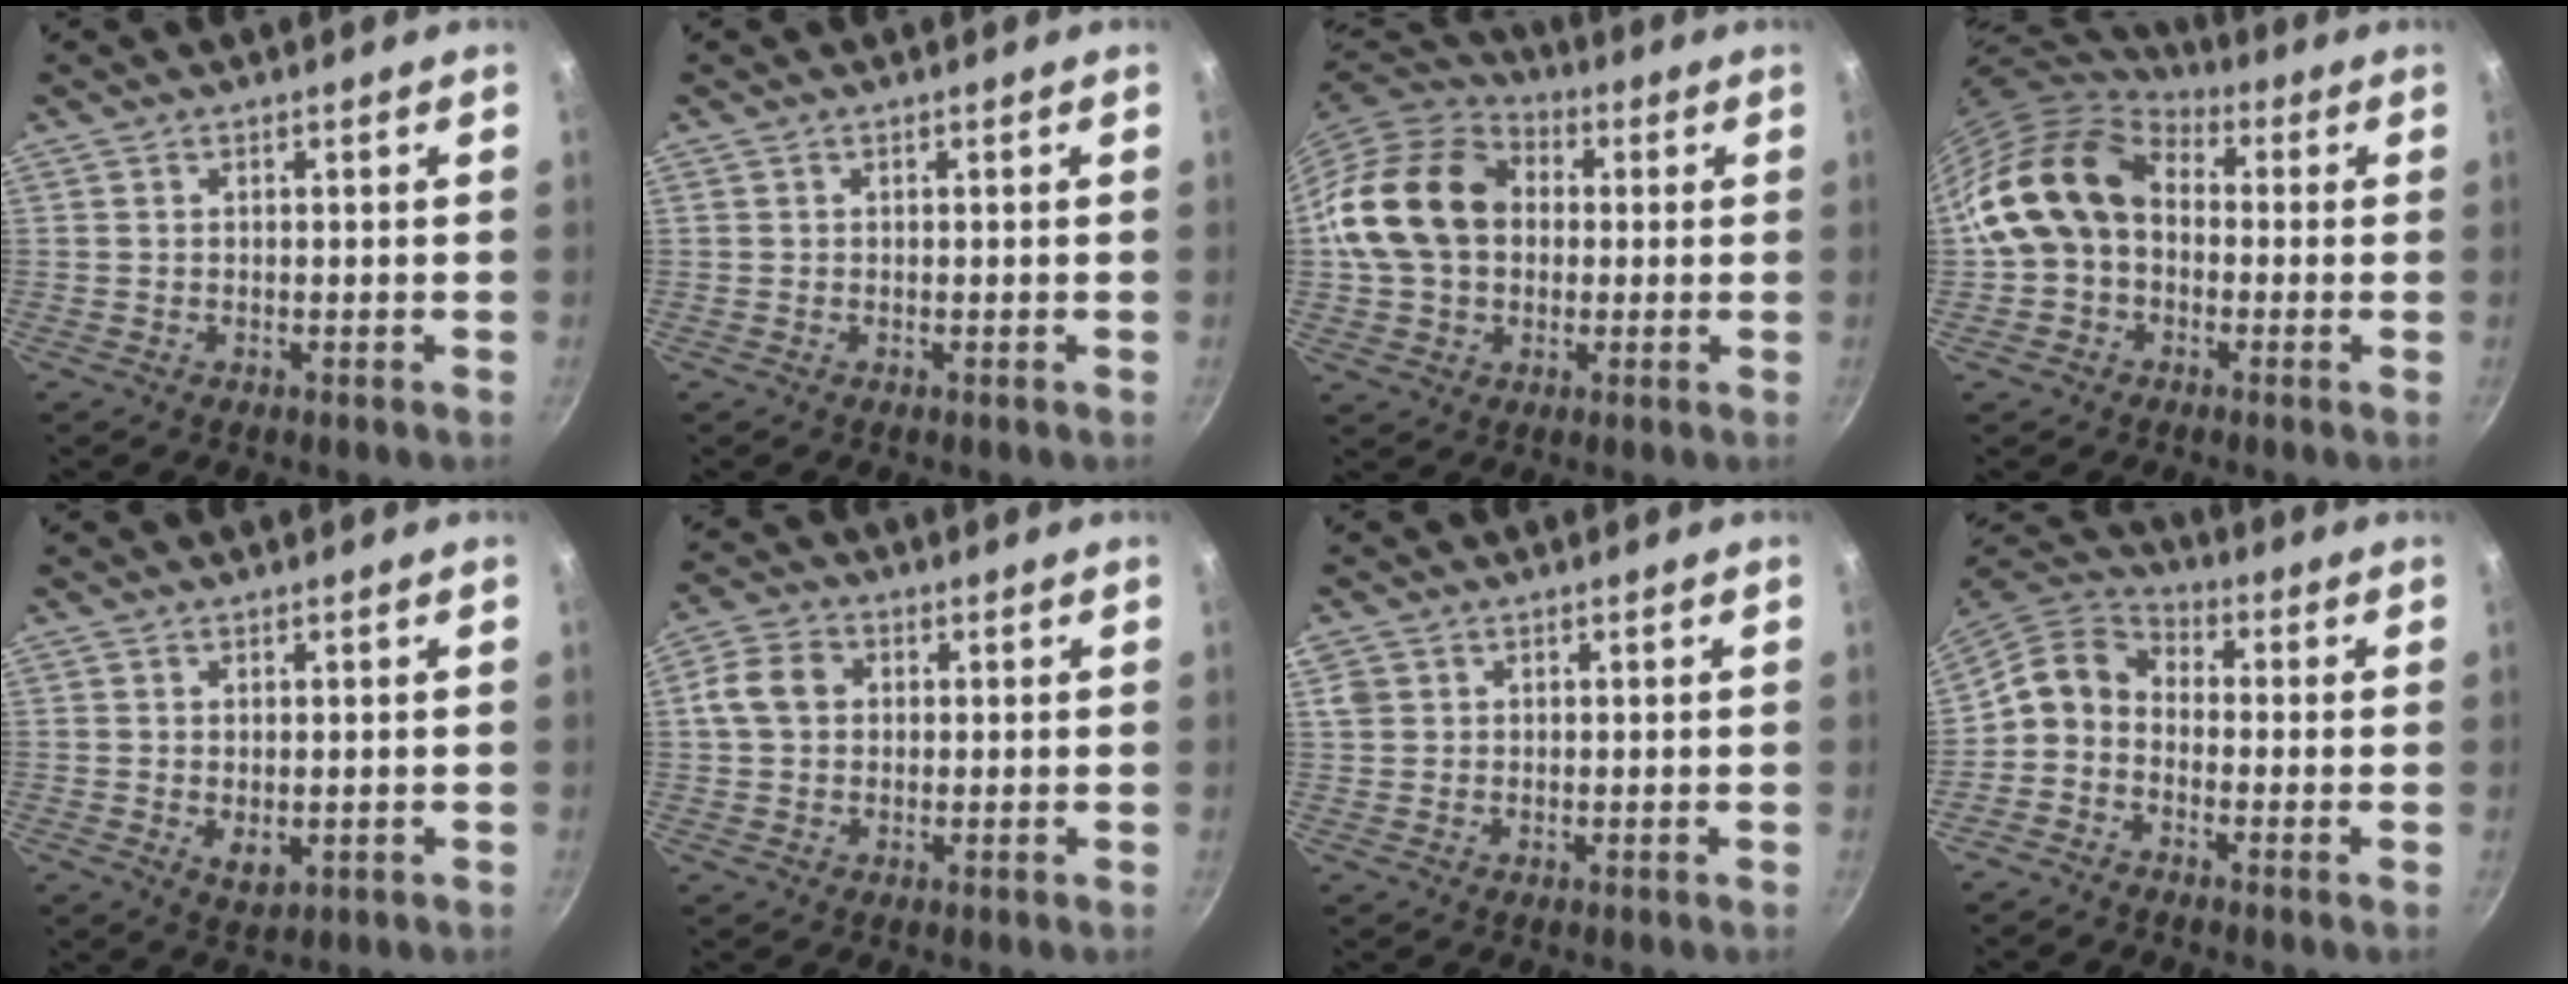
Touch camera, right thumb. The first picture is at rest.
{"total": 0.0}
{"total": 18.6, "force": [1.8, 14.3, 11.8], "torque": [-0.200, 0.031, 0.023]}
{"total": 14.1, "force": [0.8, 10.8, 9.1], "torque": [-0.138, 0.031, 0.001]}
{"total": 3.2, "force": [-0.1, 2.0, 2.5], "torque": [-0.040, -0.012, 0.002]}
{"total": 6.6, "force": [1.0, 5.3, 3.8], "torque": [-0.056, 0.012, 0.004]}
{"total": 2.3, "force": [0.8, 1.9, 1.0], "torque": [-0.017, 0.002, 0.016]}
{"total": 7.6, "force": [-2.0, 5.8, 4.5], "torque": [-0.080, 0.043, -0.064]}